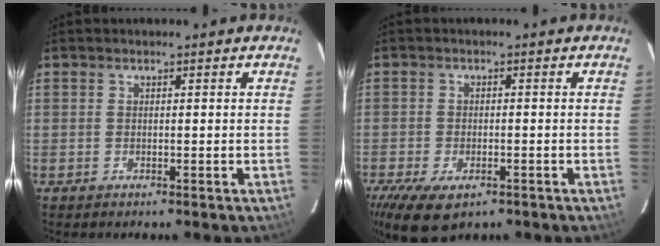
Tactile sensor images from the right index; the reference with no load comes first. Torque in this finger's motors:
{"motor_torque": [1.18, -0.96, 0.31, 0.05]}